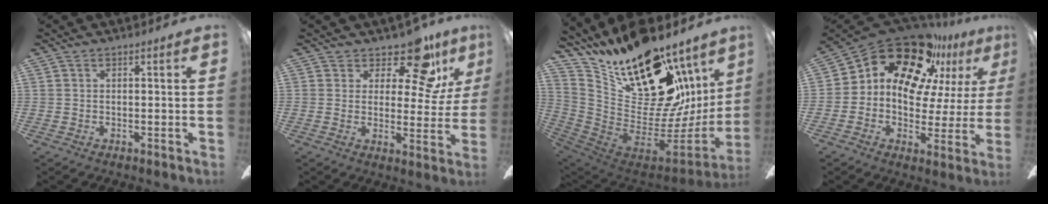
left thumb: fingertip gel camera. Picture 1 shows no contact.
{"total": 13.3, "force": [9.2, 5.2, 8.1], "torque": [-0.112, -0.061, 0.156]}
{"total": 27.2, "force": [16.6, 12.6, 17.5], "torque": [-0.304, -0.122, 0.311]}
{"total": 21.3, "force": [14.3, 10.9, 11.5], "torque": [-0.197, -0.098, 0.249]}